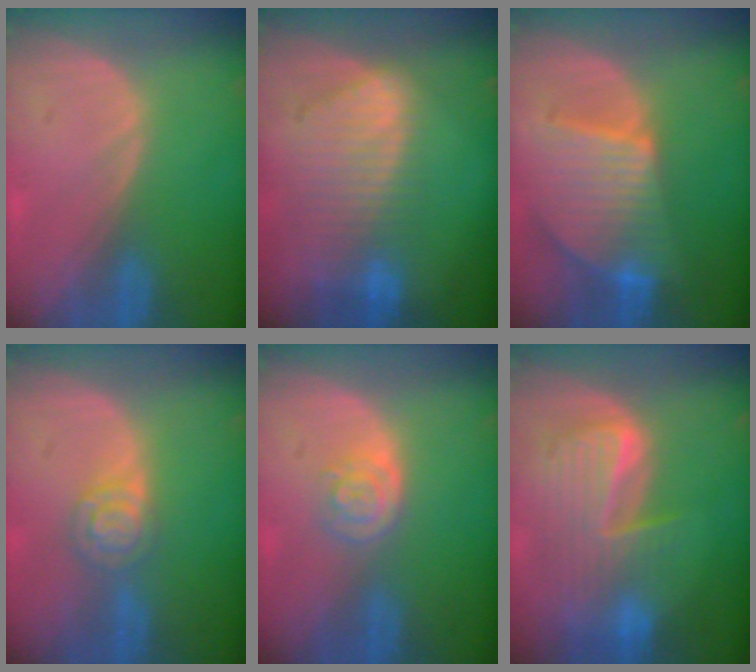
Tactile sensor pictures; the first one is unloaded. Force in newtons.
{"total": 9.3, "press": 8.1, "slide": 4.6}
{"total": 9.5, "press": 8.3, "slide": 4.6}
{"total": 4.6, "press": 4.2, "slide": 1.9}
{"total": 3.3, "press": 3.3, "slide": 0.3}
{"total": 9.8, "press": 8.4, "slide": 5.0}